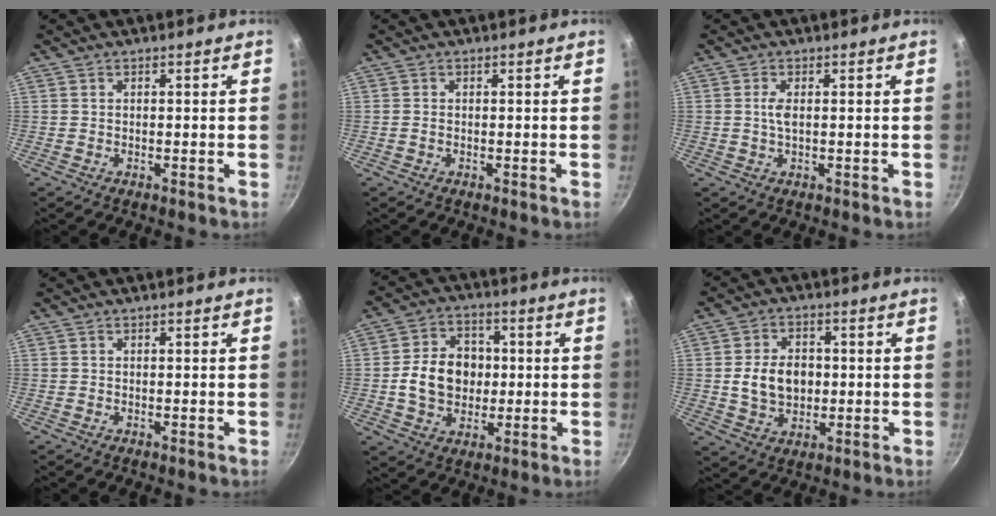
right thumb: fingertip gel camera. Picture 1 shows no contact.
{"total": 0.6, "force": [-0.1, 0.4, 0.3], "torque": [-0.006, 0.002, -0.003]}
{"total": 2.2, "force": [0.2, 0.8, 2.0], "torque": [-0.046, 0.001, 0.003]}
{"total": 0.0}
{"total": 11.9, "force": [0.0, 9.4, 7.2], "torque": [-0.094, 0.013, -0.006]}
{"total": 9.4, "force": [0.1, 7.0, 6.3], "torque": [-0.086, 0.006, 0.003]}